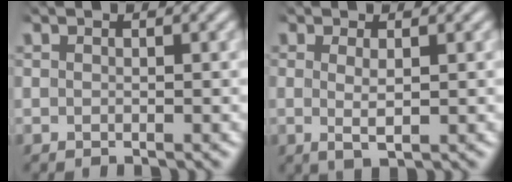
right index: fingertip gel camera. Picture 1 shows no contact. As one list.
[{"total": 2.3, "force": [-0.2, 0.8, 2.1], "torque": [-0.046, -0.013, 0.005]}]